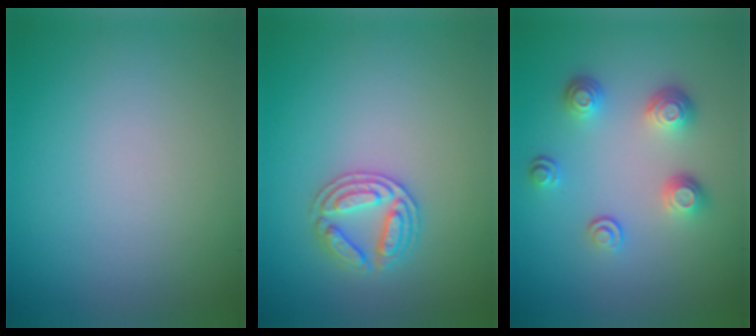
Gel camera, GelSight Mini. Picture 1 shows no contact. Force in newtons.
{"total": 2.7, "press": 2.7, "slide": 0.4}
{"total": 3.4, "press": 2.6, "slide": 2.1}